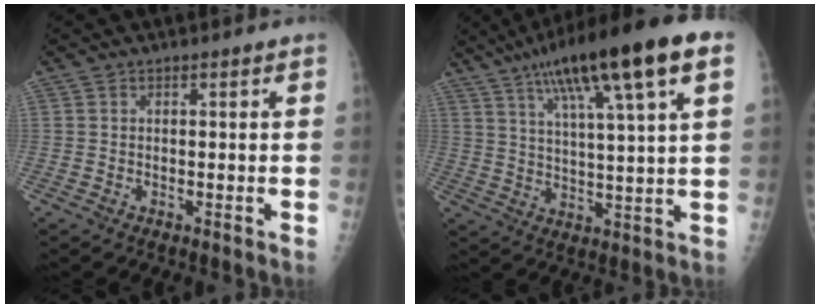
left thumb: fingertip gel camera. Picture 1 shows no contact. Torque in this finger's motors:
{"motor_torque": [0.65, 0.68, 1.65, -1.13, 0.20]}